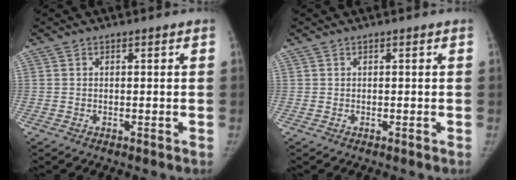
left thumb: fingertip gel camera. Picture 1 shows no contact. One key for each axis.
{"total": 0.0}